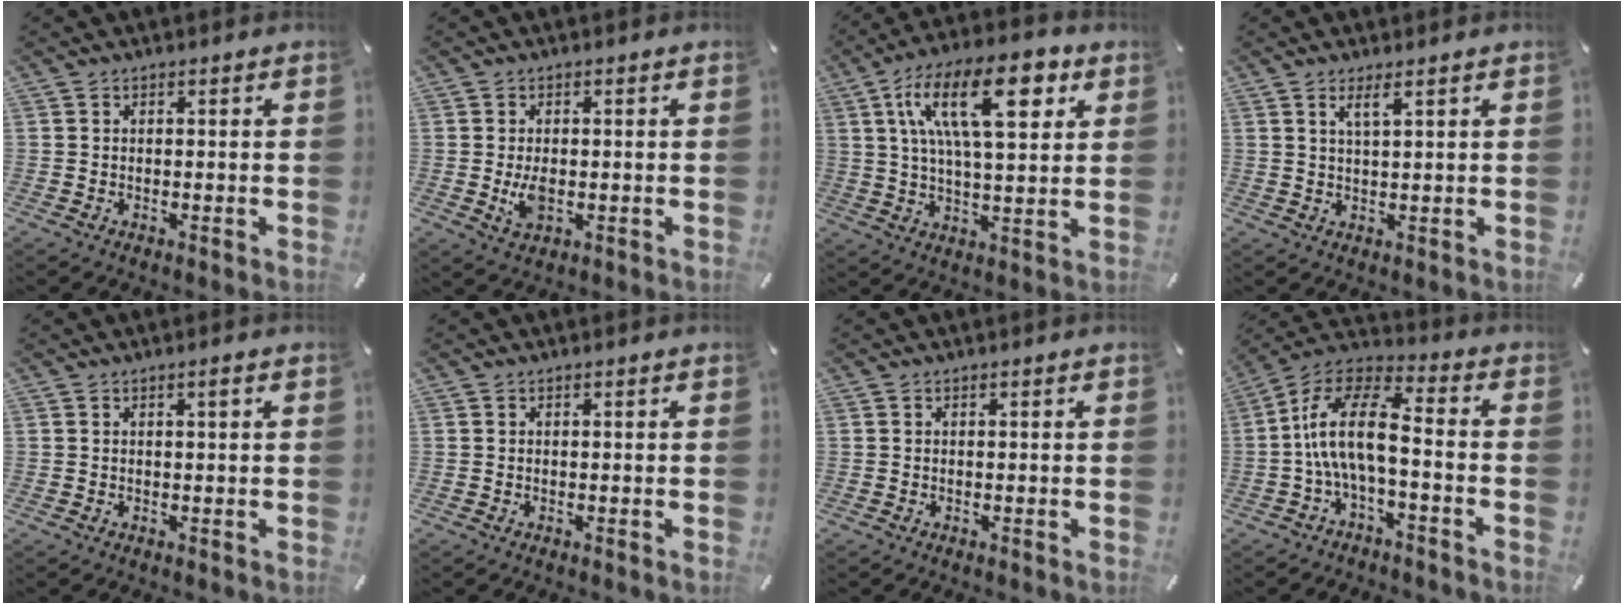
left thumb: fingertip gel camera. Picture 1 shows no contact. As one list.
[{"total": 4.3, "force": [-0.3, 2.5, 3.5], "torque": [-0.078, -0.008, -0.010]}, {"total": 19.3, "force": [7.7, 7.9, 15.8], "torque": [-0.274, -0.005, 0.119]}, {"total": 3.3, "force": [2.0, 0.4, 2.6], "torque": [-0.055, 0.001, 0.034]}, {"total": 1.2, "force": [0.4, 0.1, 1.1], "torque": [-0.021, 0.001, 0.007]}, {"total": 0.0}, {"total": 0.0}, {"total": 13.5, "force": [-2.2, 5.8, 11.9], "torque": [-0.239, 0.006, -0.037]}]